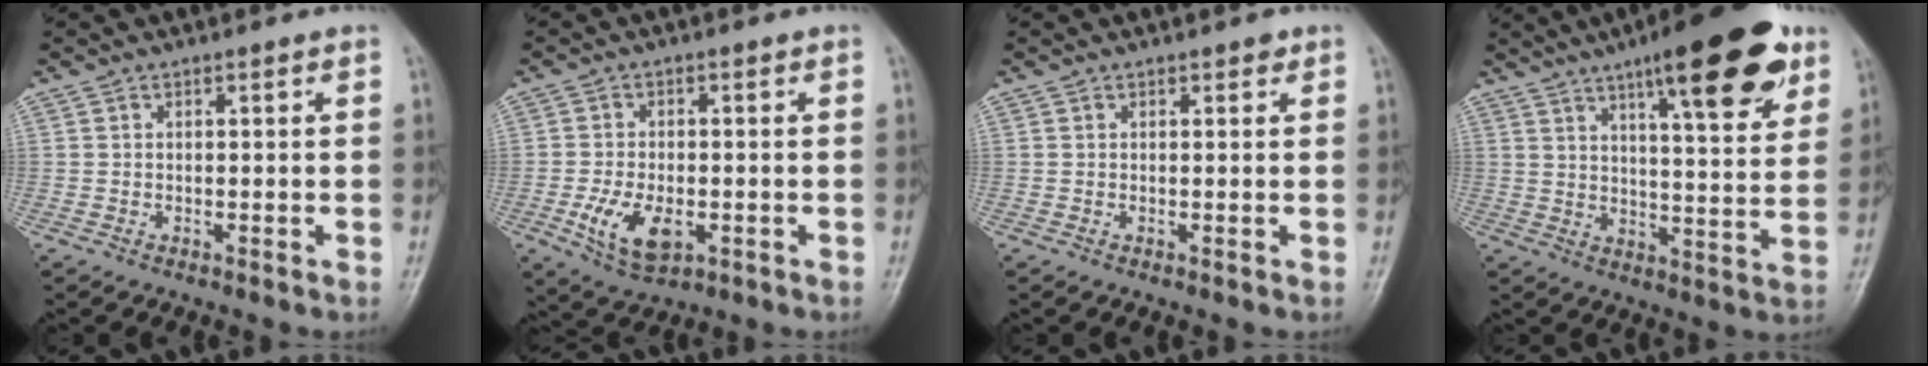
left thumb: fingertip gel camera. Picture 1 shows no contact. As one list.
[{"total": 8.1, "force": [-2.4, 4.6, 6.1], "torque": [-0.112, -0.004, -0.034]}, {"total": 0.9, "force": [0.6, 0.5, 0.4], "torque": [0.002, -0.003, 0.004]}, {"total": 19.5, "force": [11.2, 5.1, 15.1], "torque": [-0.186, -0.039, 0.162]}]